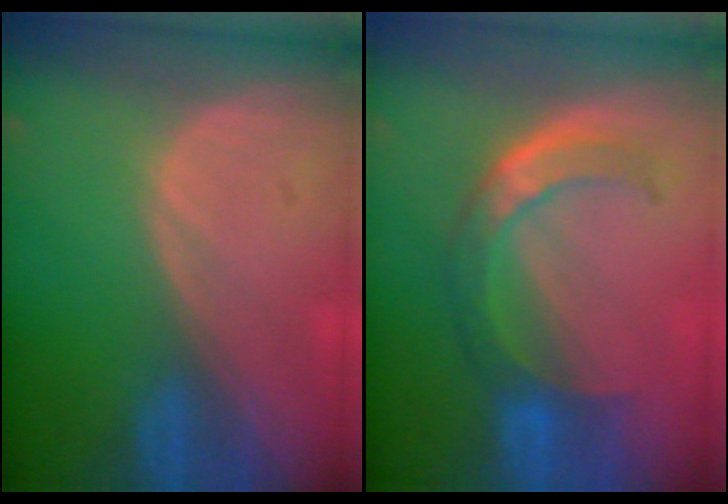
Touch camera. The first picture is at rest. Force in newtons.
{"total": 7.0, "press": 6.3, "slide": 3.1}